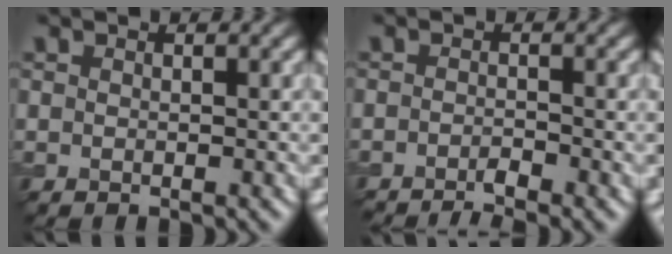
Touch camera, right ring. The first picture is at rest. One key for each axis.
{"total": 1.9, "fx": -1.6, "fy": 0.2, "fz": 1.0, "tx": -0.016, "ty": -0.003, "tz": -0.033}